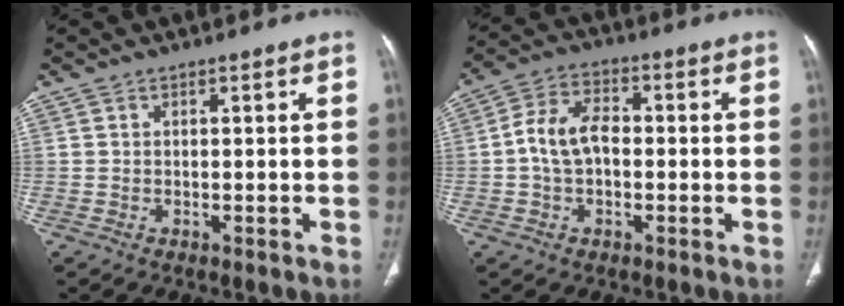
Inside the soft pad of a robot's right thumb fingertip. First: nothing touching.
{"total": 8.3, "force": [-0.5, 5.4, 6.4], "torque": [-0.113, 0.027, -0.018]}